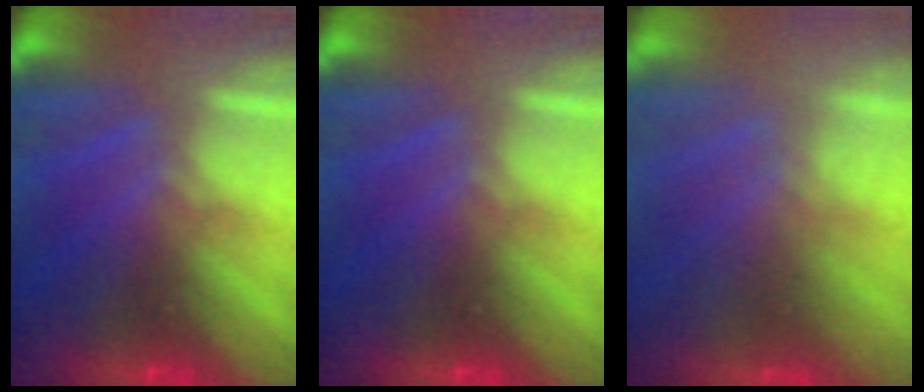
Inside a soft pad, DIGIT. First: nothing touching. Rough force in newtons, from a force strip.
{"total": 0.0}
{"total": 1.7}